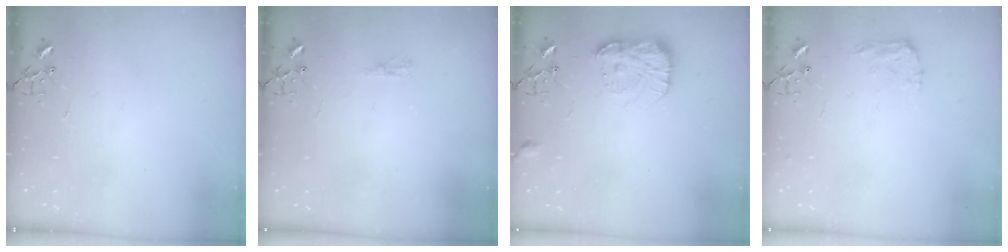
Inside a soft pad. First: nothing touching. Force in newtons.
{"total": 5.1, "press": 5.1, "slide": 0.4}
{"total": 14.1, "press": 14.1, "slide": 0.8}
{"total": 7.9, "press": 7.9, "slide": 0.1}